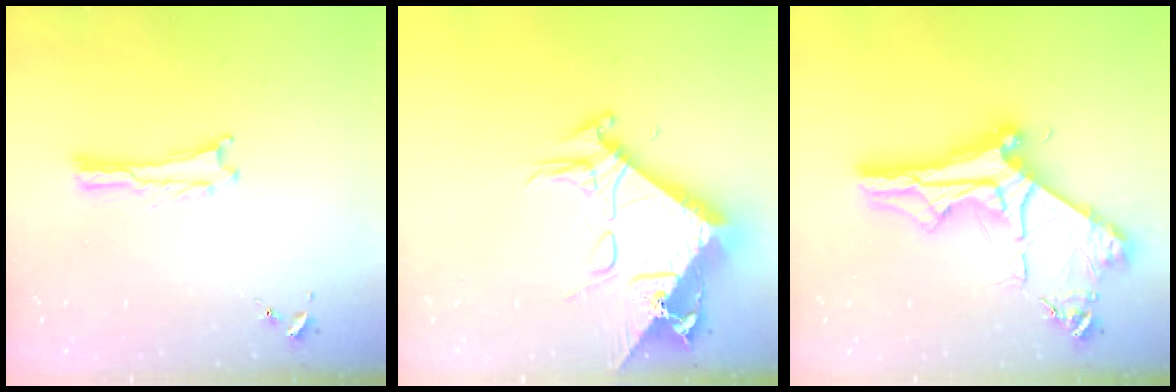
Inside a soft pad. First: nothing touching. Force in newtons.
{"total": 9.8, "press": 9.8, "slide": 1.1}
{"total": 10.7, "press": 10.6, "slide": 1.2}